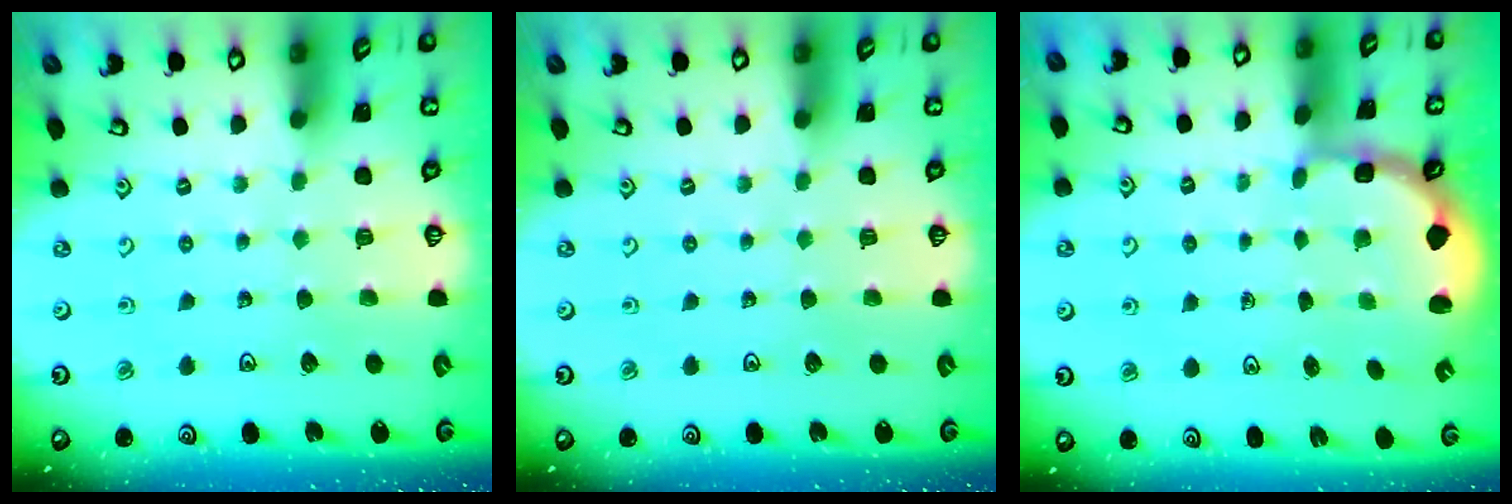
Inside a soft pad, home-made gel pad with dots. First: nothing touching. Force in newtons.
{"total": 0.0}
{"total": 2.6, "press": 2.0, "slide": 1.7}